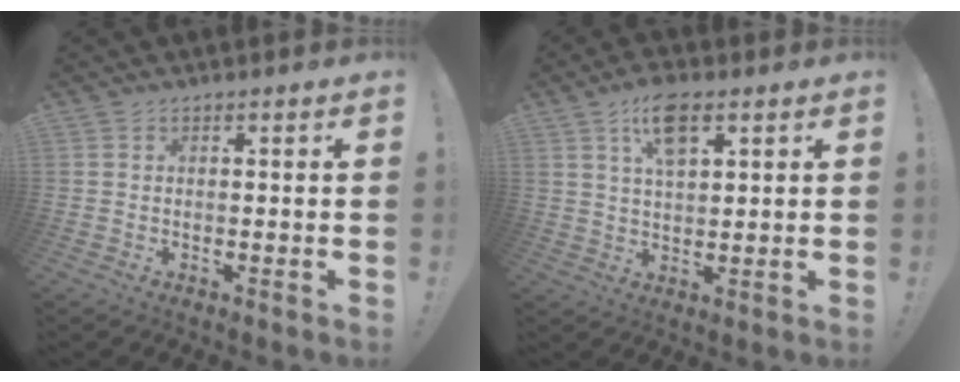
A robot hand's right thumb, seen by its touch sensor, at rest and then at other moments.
{"total": 9.2, "force": [4.9, 4.1, 6.6], "torque": [-0.114, -0.002, 0.086]}